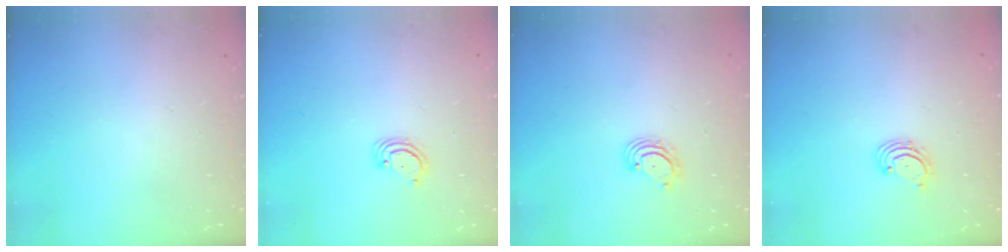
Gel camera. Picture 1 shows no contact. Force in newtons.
{"total": 2.8, "press": 2.8, "slide": 0.3}
{"total": 3.7, "press": 3.7, "slide": 0.4}
{"total": 1.8, "press": 1.7, "slide": 0.6}